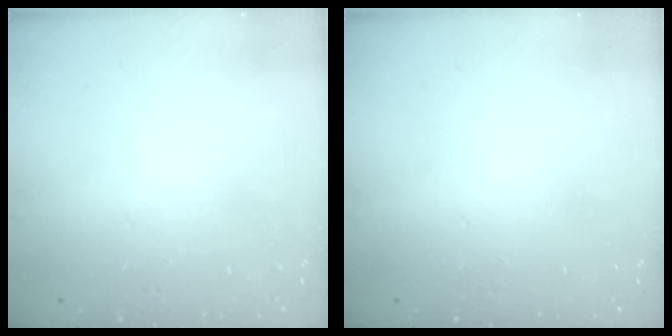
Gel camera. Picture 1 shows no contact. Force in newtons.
{"total": 0.0}